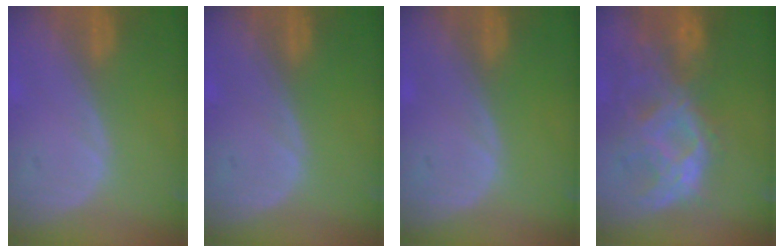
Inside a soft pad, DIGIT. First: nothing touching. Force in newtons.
{"total": 0.0}
{"total": 0.0}
{"total": 10.5, "press": 9.2, "slide": 5.0}